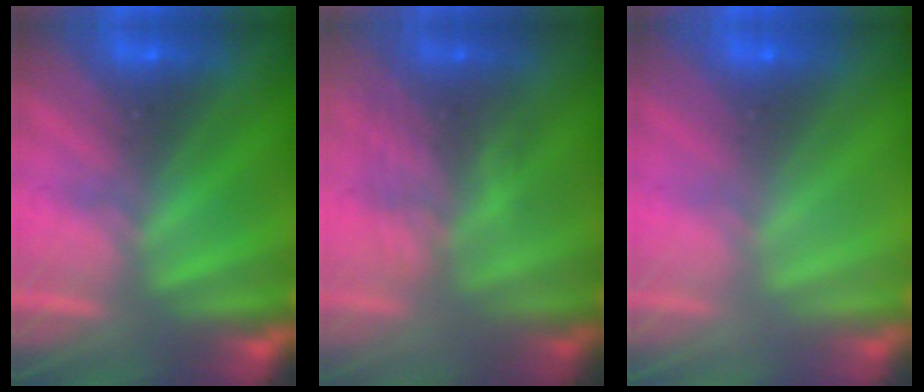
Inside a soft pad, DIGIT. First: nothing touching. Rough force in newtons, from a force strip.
{"total": 3.1}
{"total": 2.2}